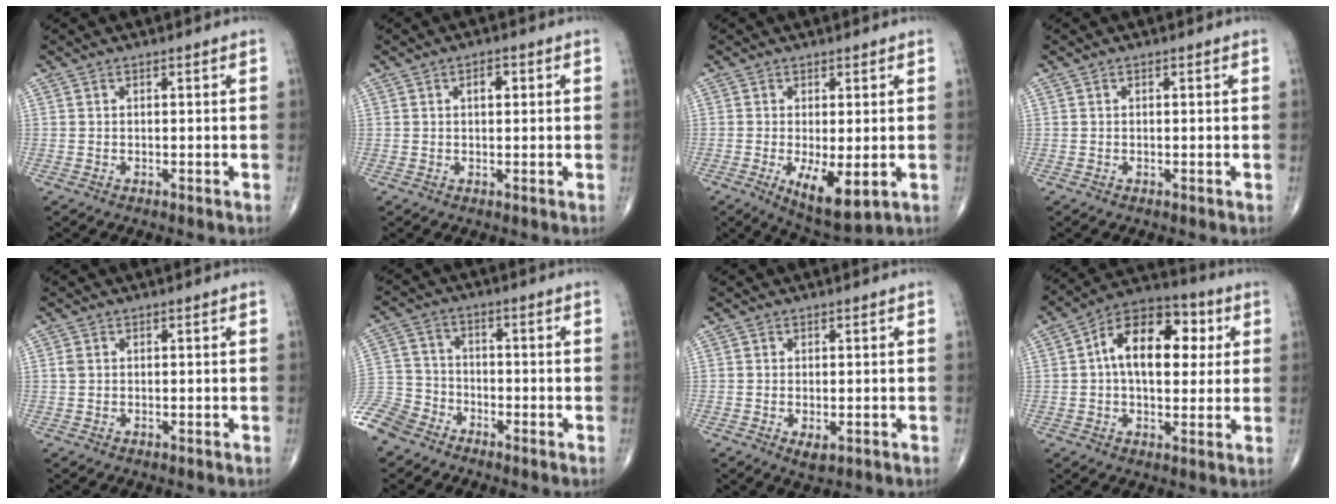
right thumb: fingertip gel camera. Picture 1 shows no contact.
{"total": 2.5, "force": [0.7, 1.4, 1.9], "torque": [-0.024, 0.003, 0.009]}
{"total": 8.0, "force": [-1.8, 3.0, 7.2], "torque": [-0.116, -0.024, -0.021]}
{"total": 0.0}
{"total": 0.9, "force": [0.2, 0.7, 0.5], "torque": [-0.011, 0.003, 0.005]}
{"total": 9.0, "force": [-6.6, 5.7, 2.0], "torque": [-0.040, 0.031, -0.140]}
{"total": 2.2, "force": [-0.7, 1.1, 1.8], "torque": [-0.029, -0.004, -0.007]}
{"total": 16.3, "force": [3.2, 9.6, 12.8], "torque": [-0.172, 0.020, 0.042]}